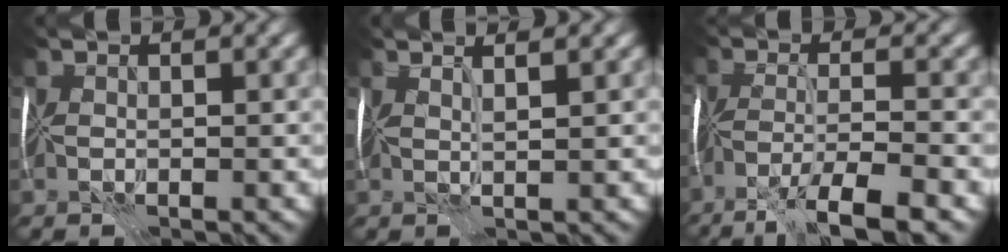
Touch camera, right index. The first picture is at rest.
{"total": 1.5, "force": [1.1, -0.5, 0.8], "torque": [-0.008, 0.003, 0.008]}
{"total": 6.9, "force": [-4.9, 0.5, 4.8], "torque": [-0.077, -0.002, -0.096]}